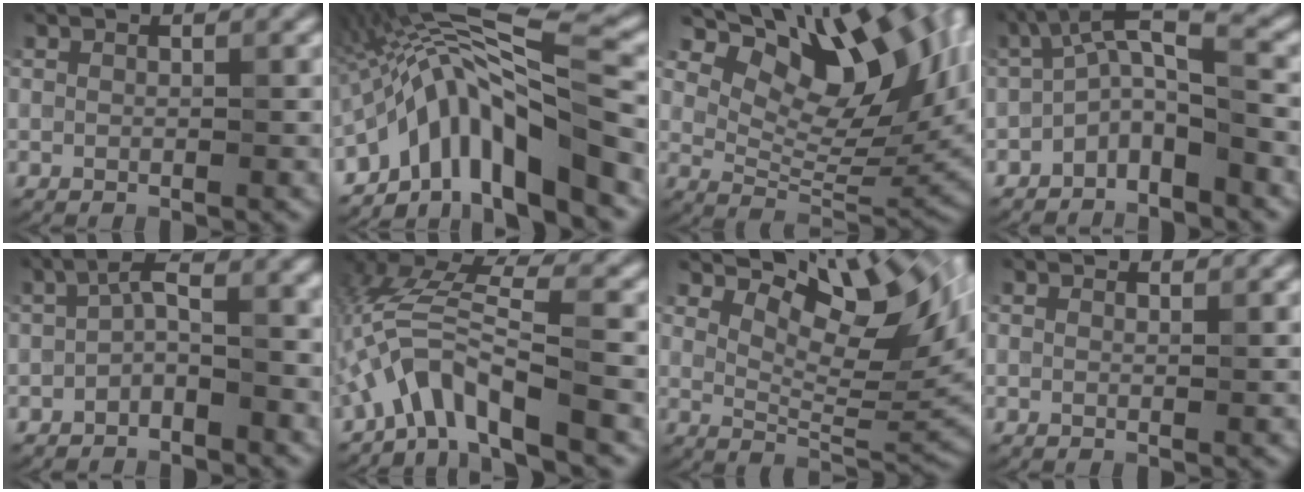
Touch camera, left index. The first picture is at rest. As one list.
[{"total": 12.7, "force": [-5.0, 3.0, 11.4], "torque": [-0.184, 0.020, -0.083]}, {"total": 13.1, "force": [6.7, 6.4, 9.3], "torque": [-0.127, 0.003, 0.117]}, {"total": 4.5, "force": [-2.3, 1.3, 3.6], "torque": [-0.066, 0.016, -0.050]}, {"total": 4.4, "force": [-1.8, 1.7, 3.7], "torque": [-0.062, 0.017, -0.041]}, {"total": 6.9, "force": [-4.2, 1.6, 5.2], "torque": [-0.101, 0.012, -0.086]}, {"total": 10.9, "force": [5.4, 4.4, 8.3], "torque": [-0.118, 0.000, 0.092]}, {"total": 0.7, "force": [0.7, 0.1, 0.2], "torque": [-0.005, -0.002, 0.006]}]